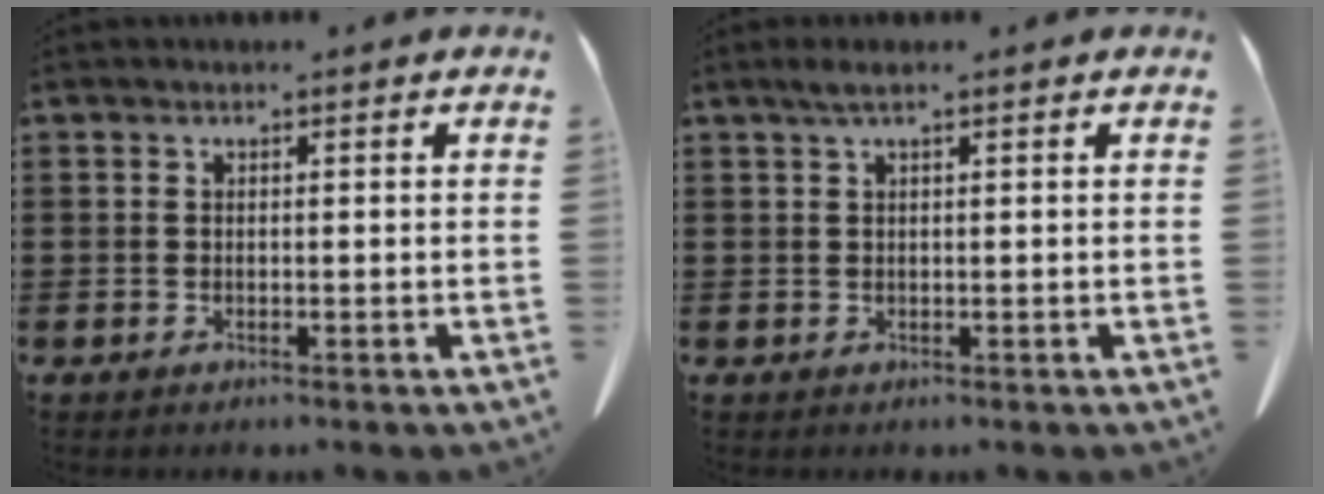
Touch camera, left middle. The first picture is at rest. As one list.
[{"total": 1.6, "force": [0.7, 0.1, 1.4], "torque": [-0.028, 0.001, 0.013]}]